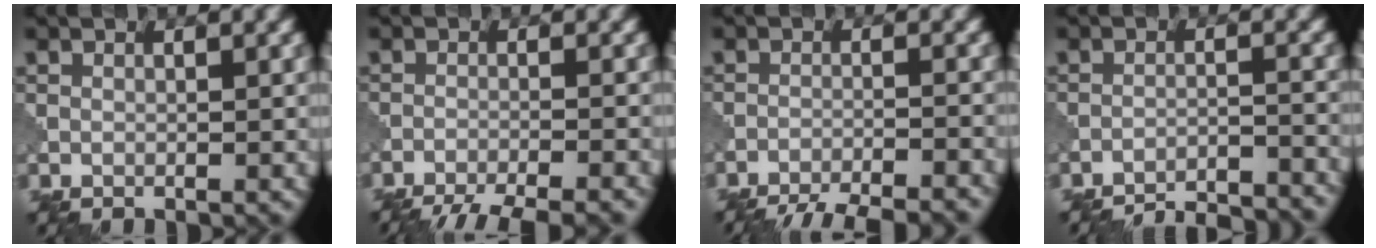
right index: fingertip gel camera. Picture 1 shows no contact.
{"total": 7.5, "force": [-6.7, 1.2, 3.2], "torque": [-0.047, -0.014, -0.103]}
{"total": 9.7, "force": [-9.1, 1.7, 3.0], "torque": [-0.037, -0.007, -0.129]}
{"total": 11.6, "force": [-11.2, 2.1, 2.1], "torque": [-0.016, 0.007, -0.147]}